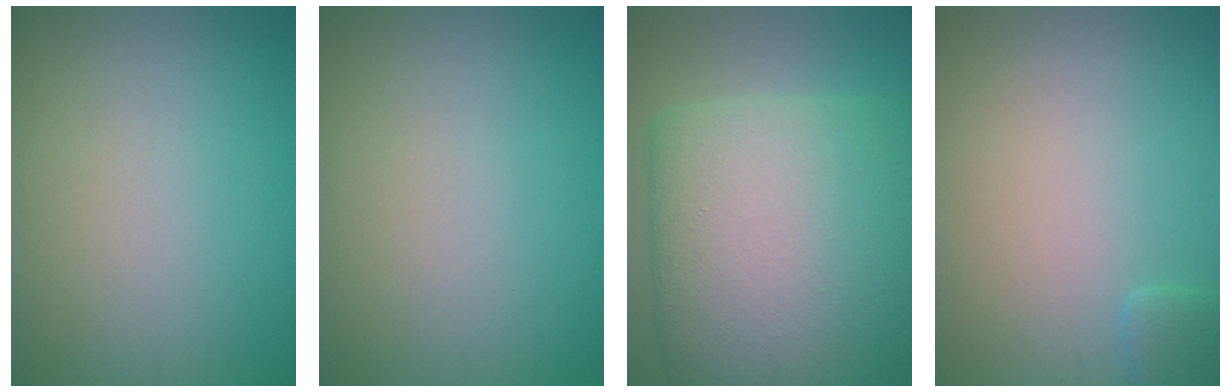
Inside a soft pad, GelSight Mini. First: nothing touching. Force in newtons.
{"total": 0.0}
{"total": 15.8, "press": 15.8, "slide": 0.3}
{"total": 1.1, "press": 1.1, "slide": 0.2}